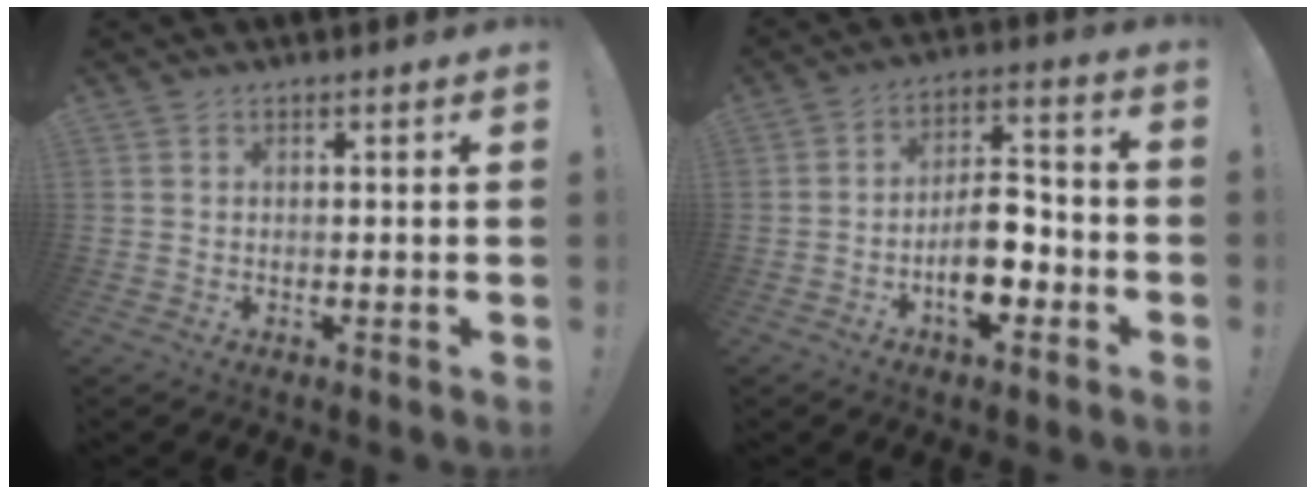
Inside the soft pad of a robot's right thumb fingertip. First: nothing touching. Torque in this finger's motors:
{"motor_torque": [1.96, 1.35, 0.87, -0.98, 0.02]}